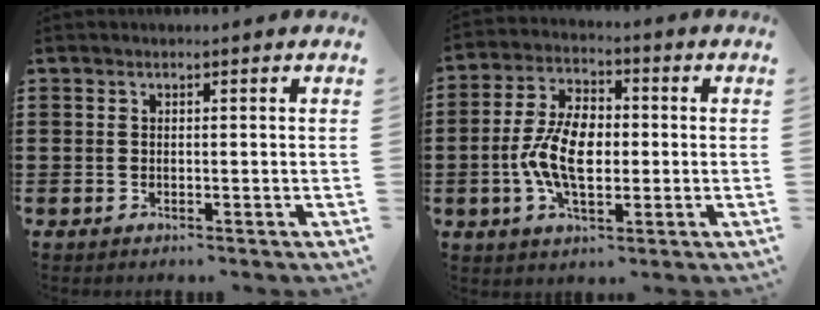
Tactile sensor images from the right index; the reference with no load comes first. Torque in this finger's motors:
{"motor_torque": [2.14, 0.00, 0.42, 0.21]}